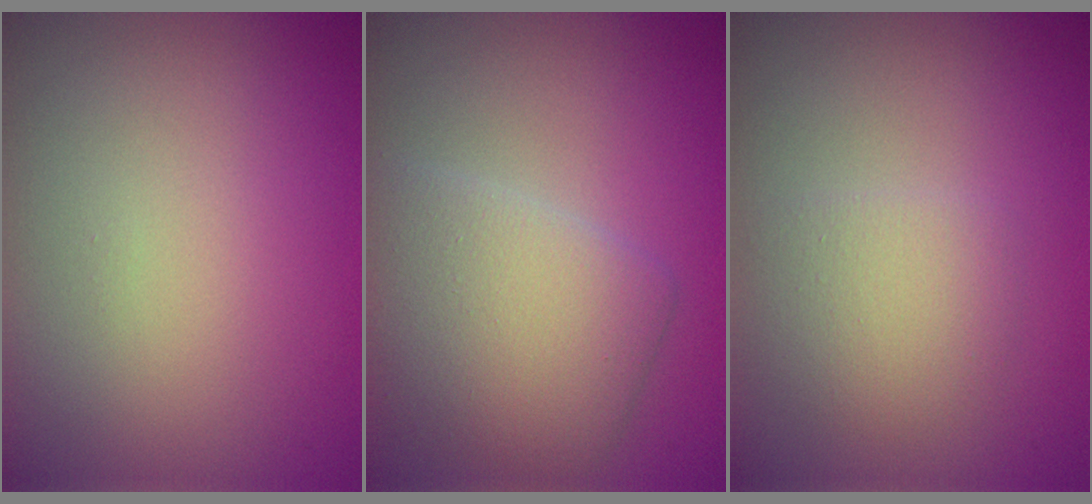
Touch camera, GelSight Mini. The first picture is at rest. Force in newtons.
{"total": 5.5, "press": 5.5, "slide": 0.2}
{"total": 3.3, "press": 3.3, "slide": 0.2}